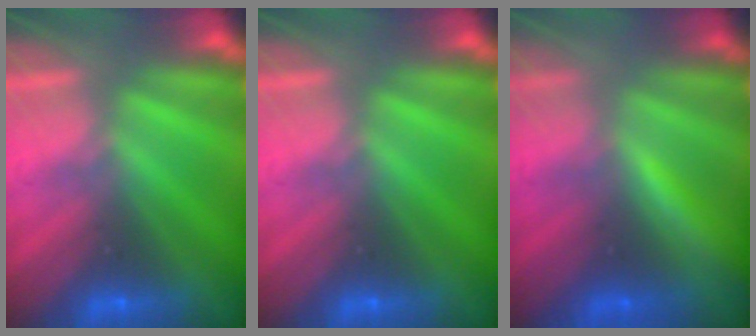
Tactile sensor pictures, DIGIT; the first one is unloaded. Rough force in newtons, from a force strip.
{"total": 0.0}
{"total": 1.9}